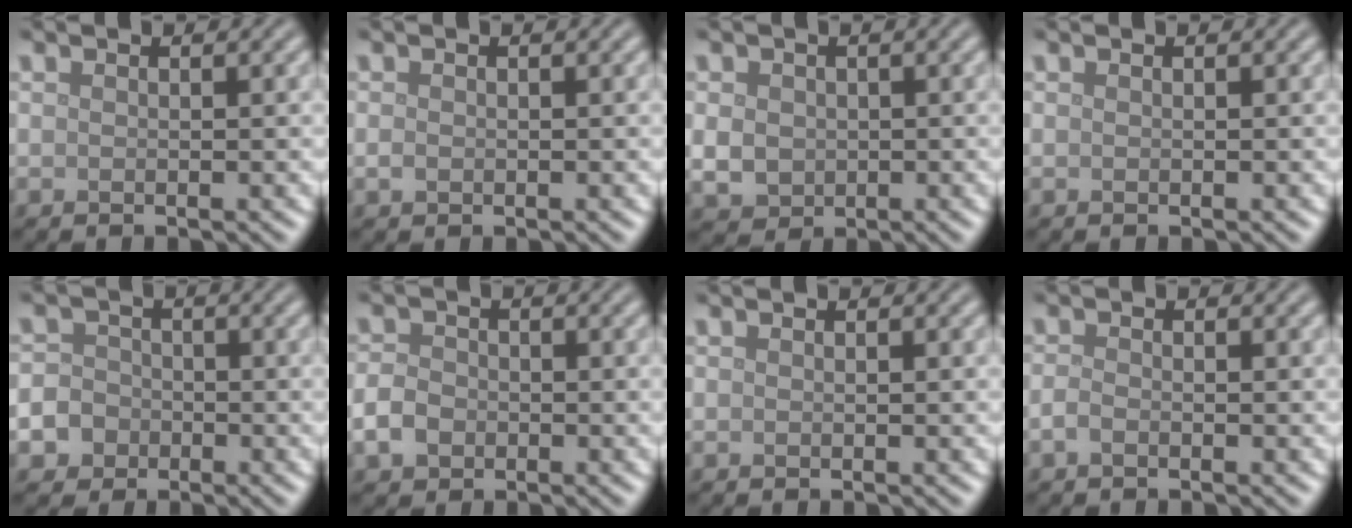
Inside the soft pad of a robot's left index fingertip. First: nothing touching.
{"total": 0.6, "force": [-0.1, 0.5, 0.3], "torque": [-0.006, -0.003, -0.003]}
{"total": 2.6, "force": [0.0, 2.3, 1.3], "torque": [-0.028, -0.004, -0.002]}
{"total": 0.0}
{"total": 6.0, "force": [-2.9, 5.2, 1.3], "torque": [-0.015, -0.010, -0.071]}
{"total": 2.5, "force": [-0.9, 2.0, 1.2], "torque": [-0.024, -0.001, -0.023]}
{"total": 0.0}
{"total": 0.9, "force": [-0.6, 0.4, 0.6], "torque": [-0.014, -0.001, -0.014]}